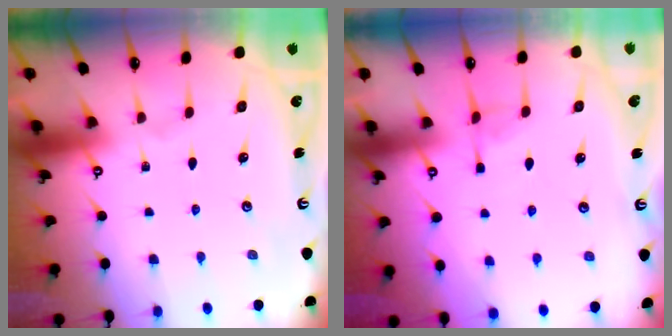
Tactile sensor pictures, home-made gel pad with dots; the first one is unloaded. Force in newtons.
{"total": 3.8, "press": 3.8, "slide": 0.5}